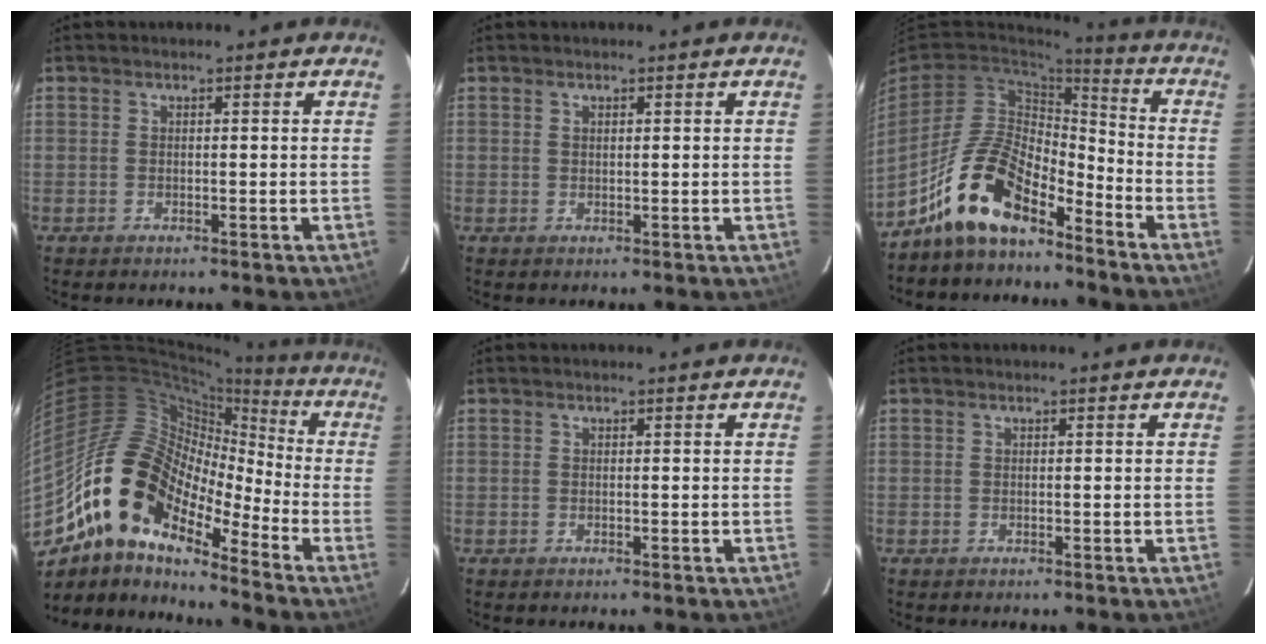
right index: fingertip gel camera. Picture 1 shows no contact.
{"total": 0.5, "force": [0.5, 0.1, 0.1], "torque": [-0.002, 0.001, 0.010]}
{"total": 13.3, "force": [-9.8, 5.1, 7.5], "torque": [-0.158, 0.013, -0.185]}
{"total": 16.8, "force": [-10.6, 7.7, 10.6], "torque": [-0.175, -0.007, -0.218]}
{"total": 0.0}
{"total": 0.0}